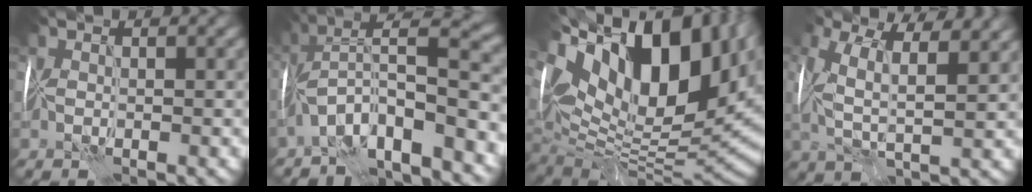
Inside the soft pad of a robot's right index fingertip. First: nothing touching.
{"total": 9.6, "force": [-4.5, 2.5, 8.1], "torque": [-0.121, 0.028, -0.085]}
{"total": 19.2, "force": [6.6, 10.4, 14.8], "torque": [-0.246, 0.013, 0.143]}
{"total": 8.9, "force": [3.4, 4.4, 7.0], "torque": [-0.142, 0.016, 0.056]}